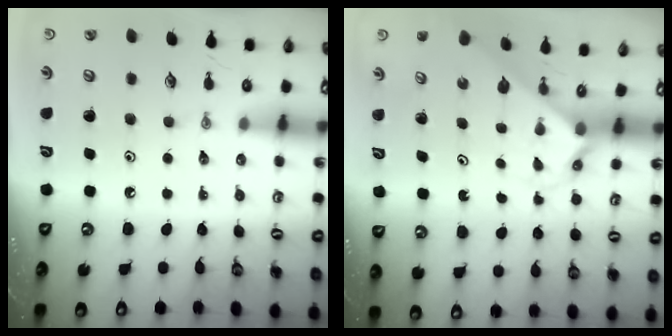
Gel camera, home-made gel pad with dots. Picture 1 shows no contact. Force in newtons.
{"total": 2.3, "press": 2.3, "slide": 0.2}